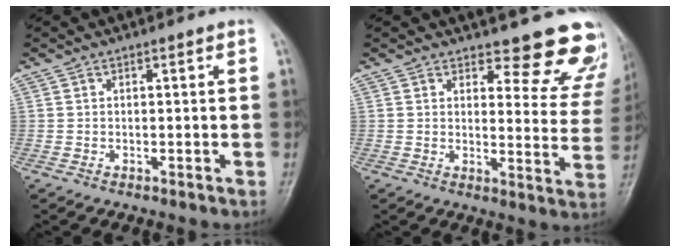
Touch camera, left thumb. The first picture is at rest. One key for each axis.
{"total": 13.7, "fx": 12.5, "fy": 4.3, "fz": 3.5, "tx": 0.011, "ty": -0.112, "tz": 0.122}